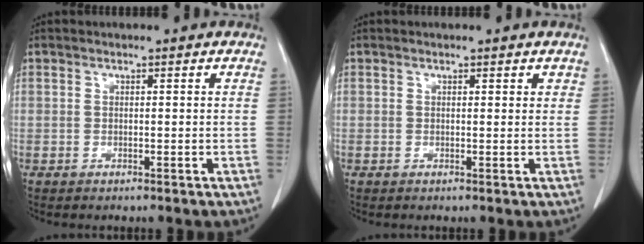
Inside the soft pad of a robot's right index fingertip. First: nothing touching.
{"total": 0.9, "force": [0.6, 0.5, 0.5], "torque": [-0.002, -0.002, 0.004]}